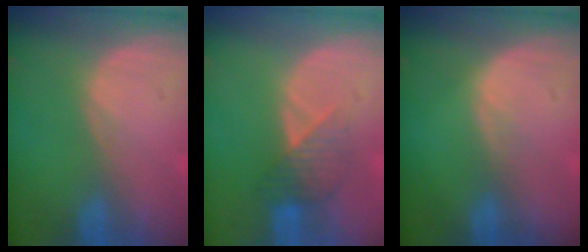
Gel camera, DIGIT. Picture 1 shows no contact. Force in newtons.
{"total": 4.1, "press": 3.8, "slide": 1.4}
{"total": 0.9, "press": 0.9, "slide": 0.1}